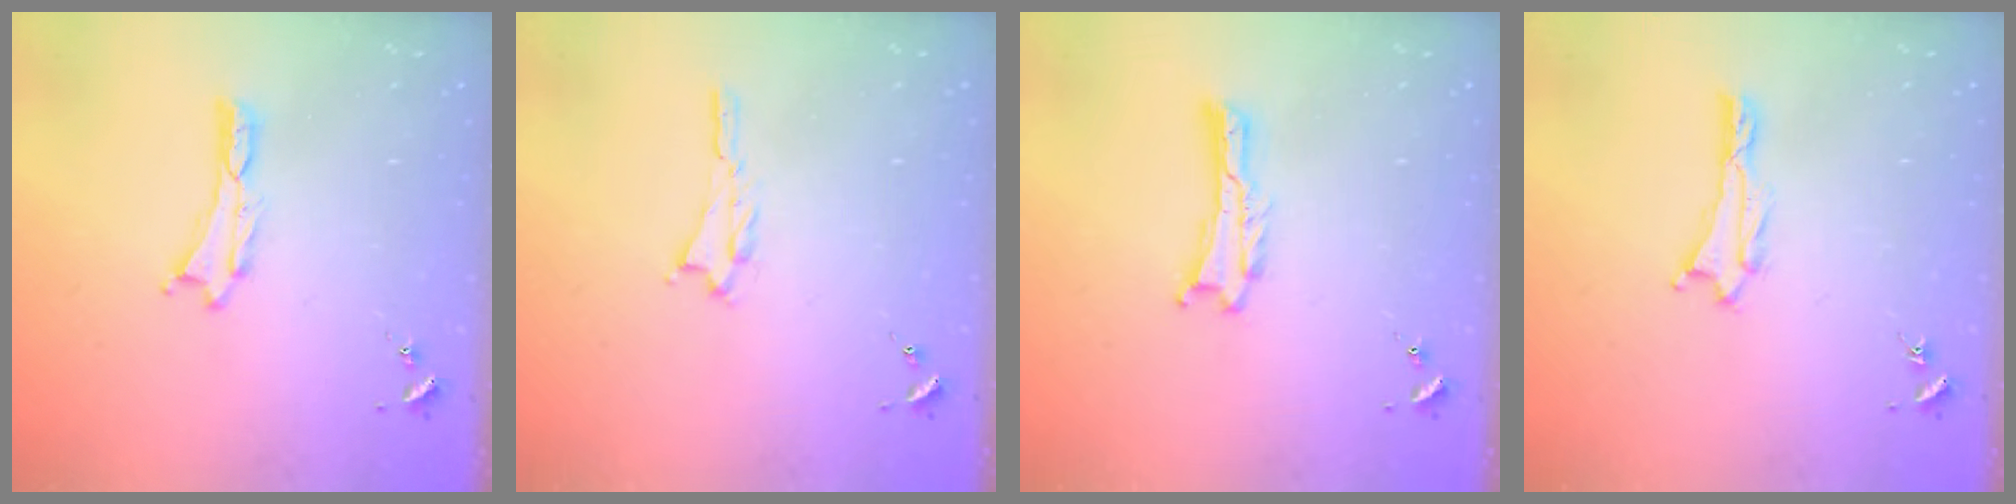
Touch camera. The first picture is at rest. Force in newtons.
{"total": 1.1, "press": 1.1, "slide": 0.2}
{"total": 0.0}
{"total": 1.0, "press": 1.0, "slide": 0.2}